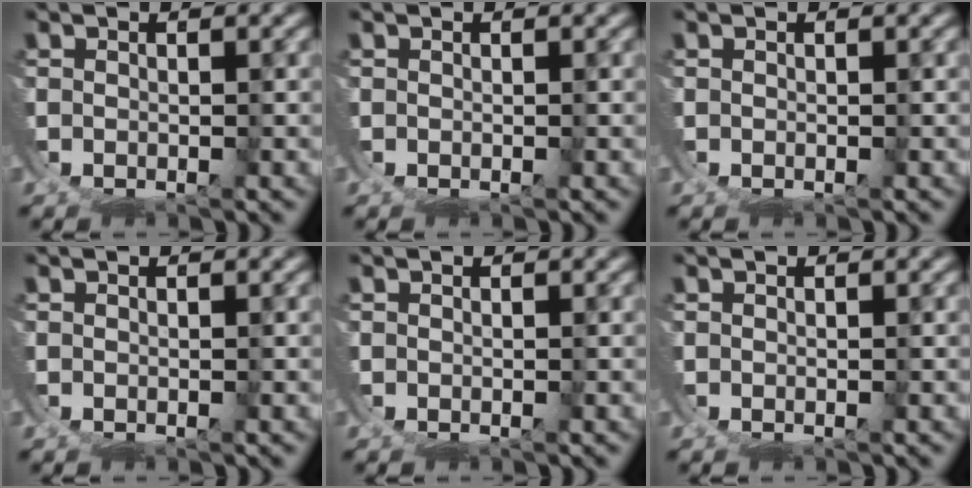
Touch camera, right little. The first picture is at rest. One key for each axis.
{"total": 0.0}
{"total": 0.0}
{"total": 0.0}
{"total": 0.0}
{"total": 0.0}